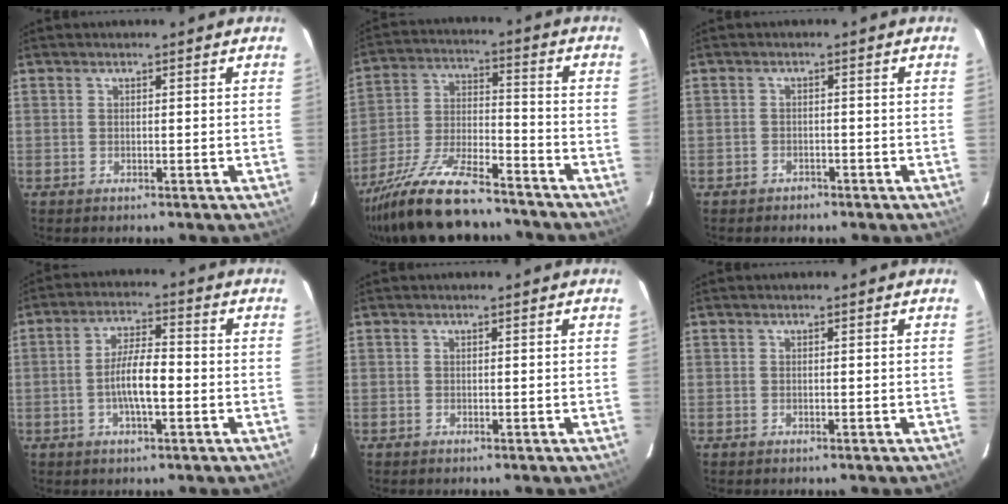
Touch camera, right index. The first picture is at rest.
{"total": 19.7, "force": [-15.8, 5.2, 10.6], "torque": [-0.219, -0.028, -0.269]}
{"total": 2.2, "force": [-1.6, 1.5, 0.1], "torque": [-0.009, 0.006, -0.025]}
{"total": 7.2, "force": [-1.7, 1.8, 6.8], "torque": [-0.130, 0.006, -0.029]}
{"total": 0.0}
{"total": 0.0}